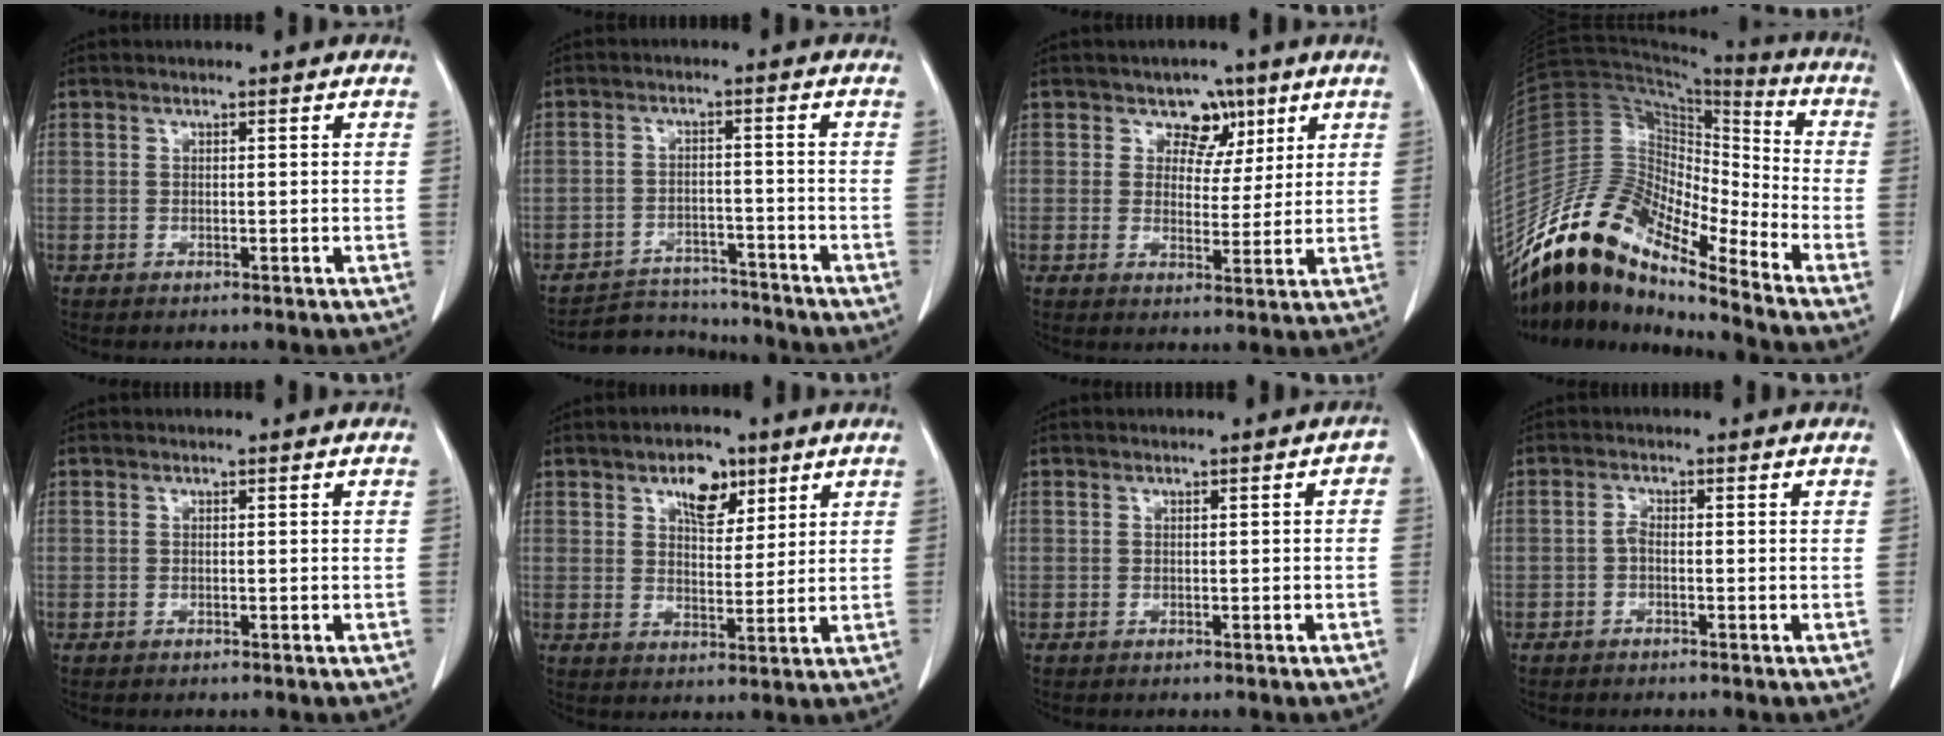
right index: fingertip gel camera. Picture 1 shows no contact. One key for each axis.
{"total": 7.6, "fx": -7.4, "fy": 1.5, "fz": -0.4, "tx": 0.009, "ty": 0.010, "tz": -0.118}
{"total": 4.7, "fx": 2.6, "fy": 3.7, "fz": 1.3, "tx": -0.006, "ty": 0.003, "tz": 0.040}
{"total": 15.0, "fx": -12.9, "fy": 3.5, "fz": 6.9, "tx": -0.123, "ty": 0.056, "tz": -0.238}
{"total": 0.0}
{"total": 6.1, "fx": 3.6, "fy": 3.1, "fz": 3.8, "tx": -0.063, "ty": 0.004, "tz": 0.060}
{"total": 1.0, "fx": -0.2, "fy": 0.4, "fz": 0.9, "tx": -0.004, "ty": 0.005, "tz": -0.001}
{"total": 1.0, "fx": -0.5, "fy": 0.3, "fz": 0.8, "tx": -0.016, "ty": 0.004, "tz": -0.015}